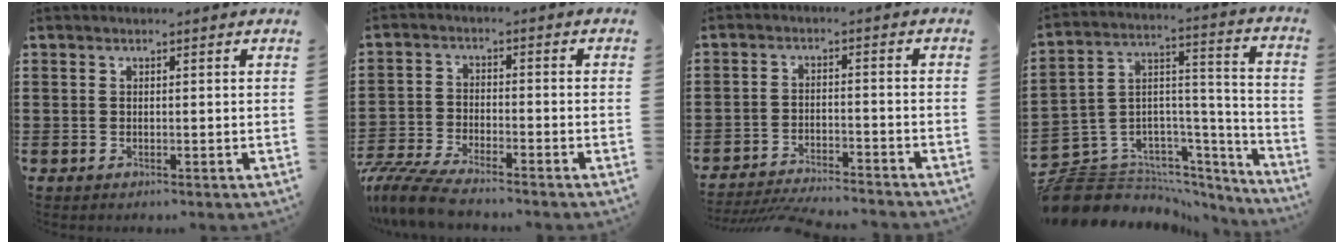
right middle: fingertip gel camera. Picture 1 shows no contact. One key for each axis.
{"total": 6.1, "fx": -5.6, "fy": 0.7, "fz": 2.2, "tx": -0.068, "ty": -0.011, "tz": -0.115}
{"total": 4.1, "fx": -4.1, "fy": 0.1, "fz": 0.7, "tx": -0.021, "ty": -0.002, "tz": -0.087}
{"total": 6.8, "fx": -5.5, "fy": 4.0, "fz": 0.5, "tx": -0.027, "ty": -0.006, "tz": -0.105}